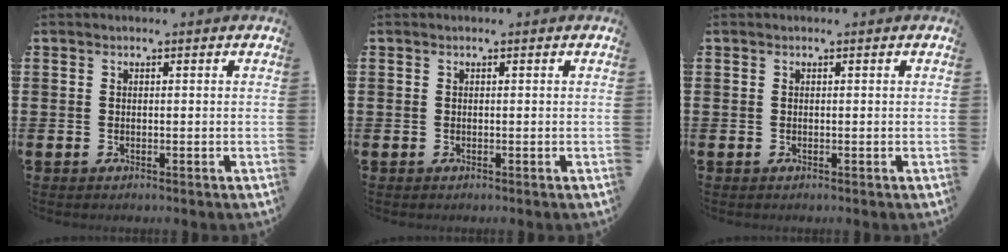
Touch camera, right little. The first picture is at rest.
{"total": 0.0}
{"total": 0.0}